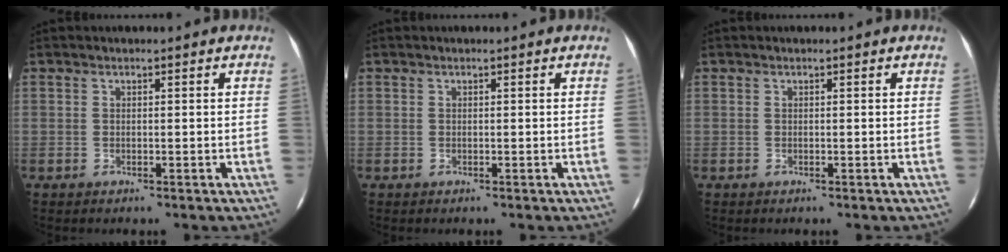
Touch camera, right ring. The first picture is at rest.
{"total": 0.0}
{"total": 0.0}